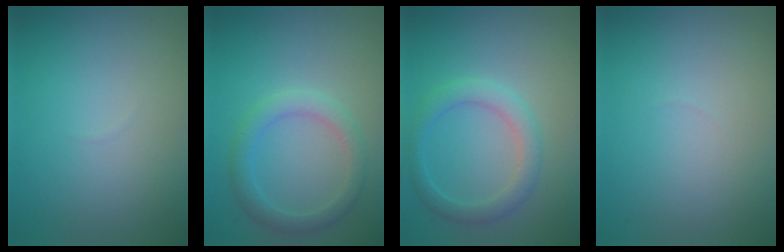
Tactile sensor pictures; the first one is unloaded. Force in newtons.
{"total": 2.7, "press": 2.7, "slide": 0.2}
{"total": 2.7, "press": 2.7, "slide": 0.1}
{"total": 0.0}